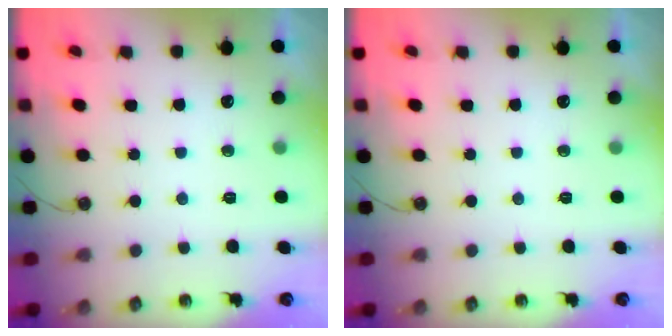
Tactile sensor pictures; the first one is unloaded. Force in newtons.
{"total": 0.0}